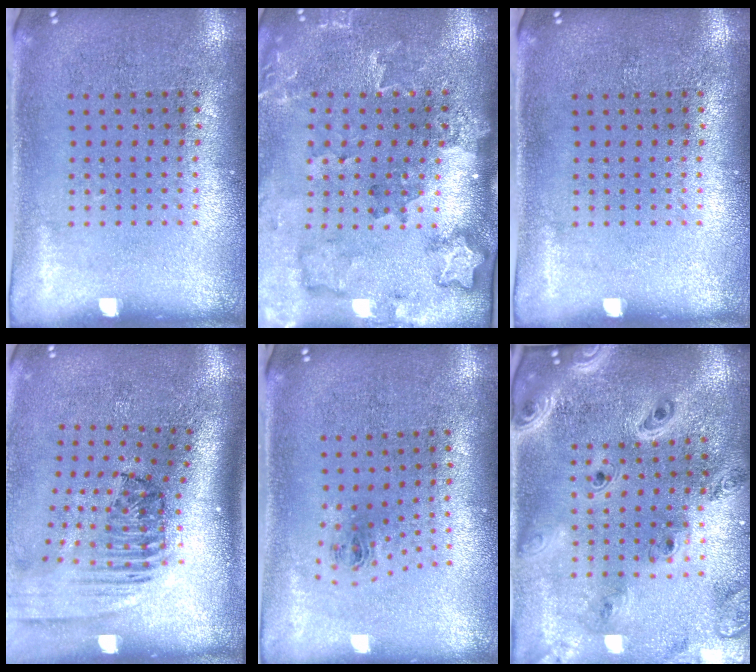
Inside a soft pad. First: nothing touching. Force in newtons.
{"total": 1.9, "press": 1.8, "slide": 0.4}
{"total": 0.0}
{"total": 2.4, "press": 1.7, "slide": 1.7}
{"total": 0.9, "press": 0.4, "slide": 0.9}
{"total": 2.6, "press": 2.3, "slide": 1.2}